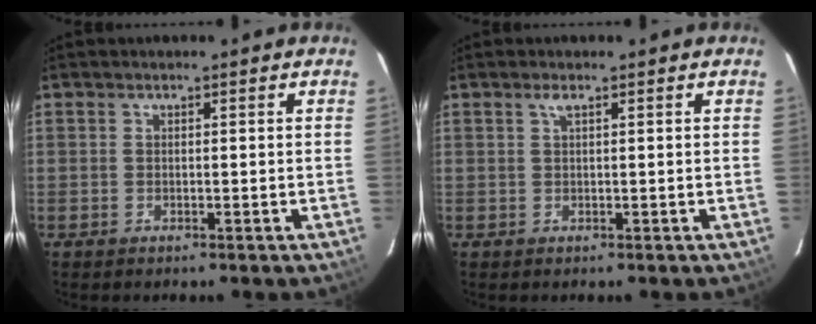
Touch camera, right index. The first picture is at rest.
{"total": 0.9, "force": [0.5, 0.0, 0.8], "torque": [-0.015, 0.004, 0.009]}